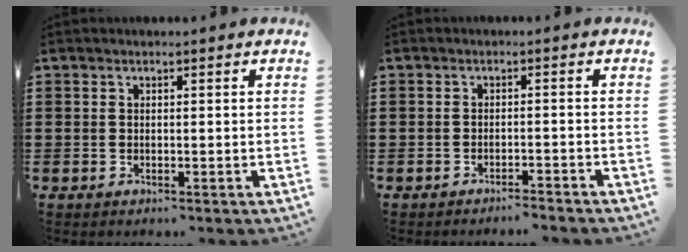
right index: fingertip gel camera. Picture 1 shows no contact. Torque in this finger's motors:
{"motor_torque": [-1.59, -0.55, -0.89, -0.21]}